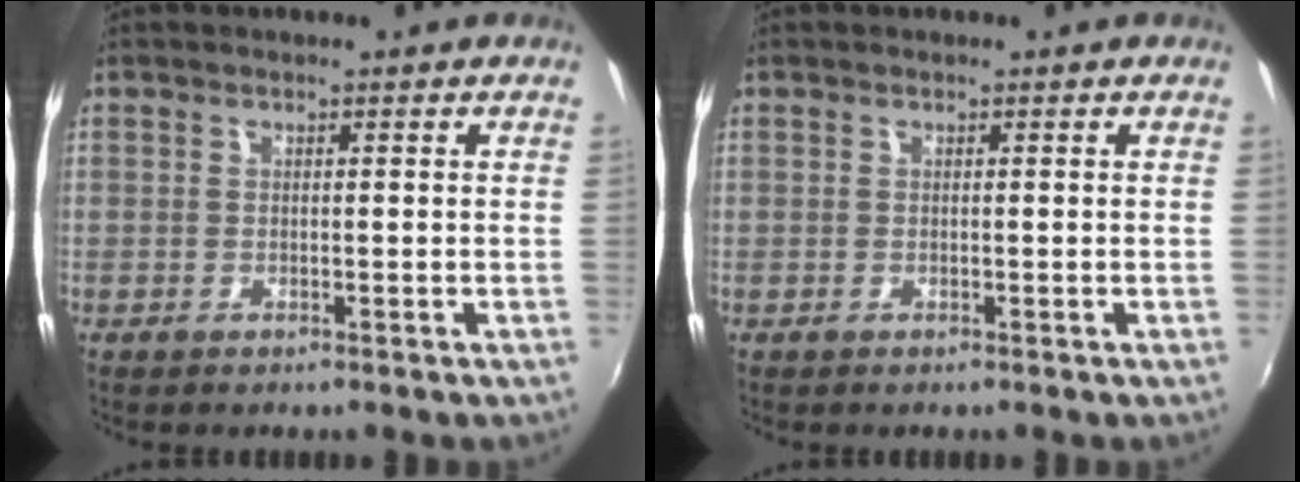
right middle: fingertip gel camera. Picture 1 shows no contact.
{"total": 0.0}